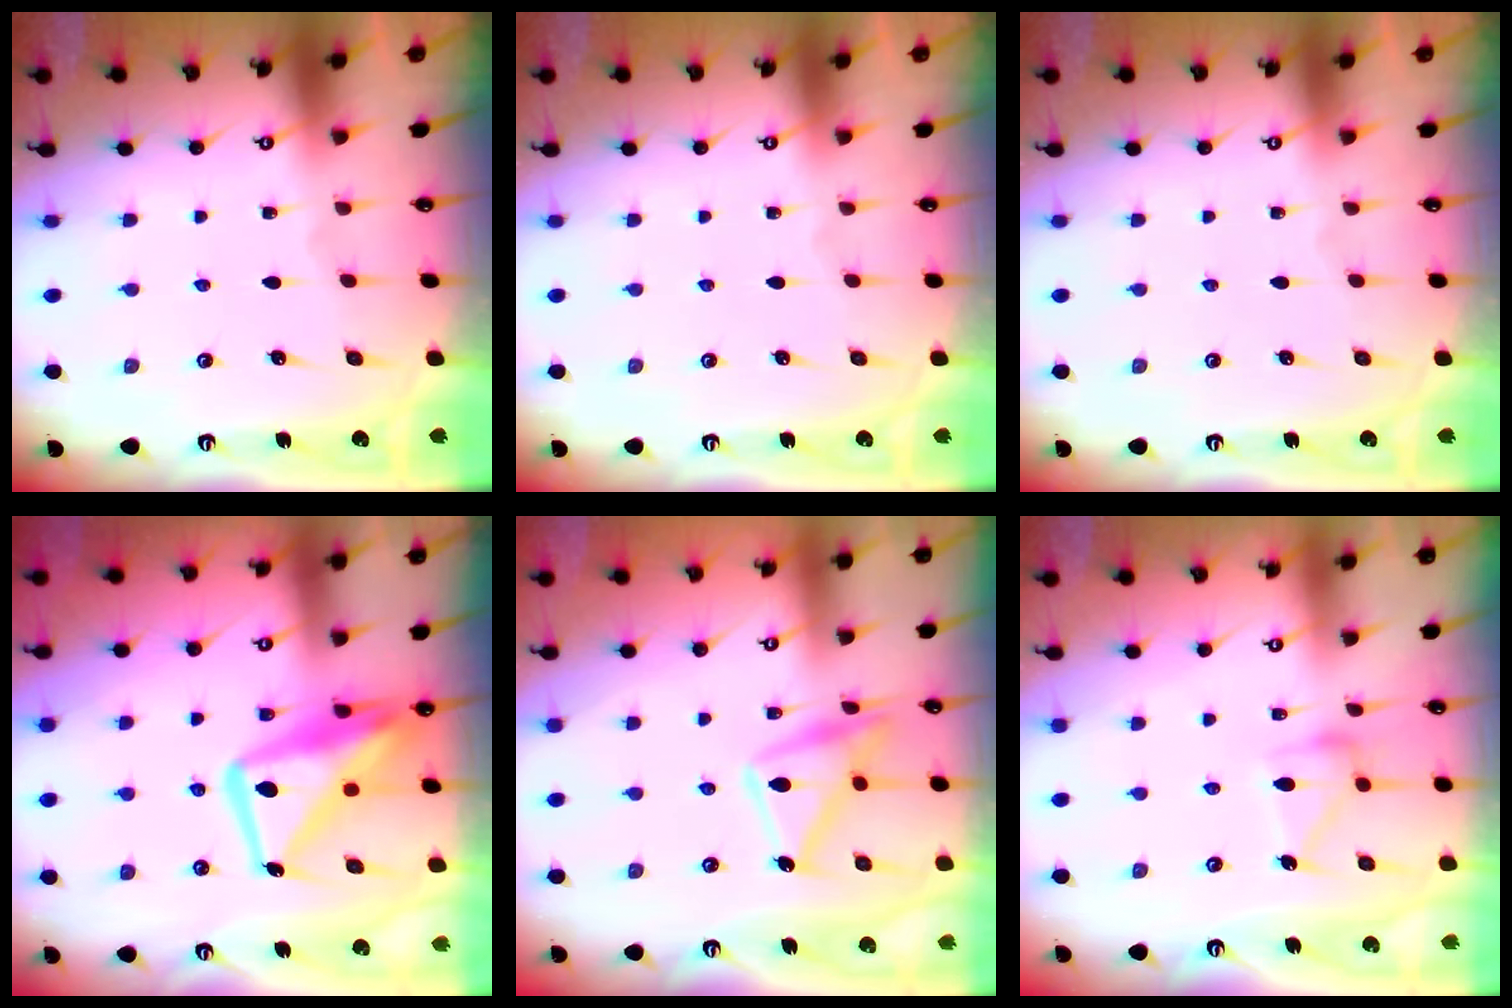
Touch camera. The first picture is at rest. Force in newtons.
{"total": 0.0}
{"total": 0.0}
{"total": 17.2, "press": 17.2, "slide": 1.7}
{"total": 14.8, "press": 14.7, "slide": 1.1}
{"total": 13.3, "press": 13.2, "slide": 0.6}